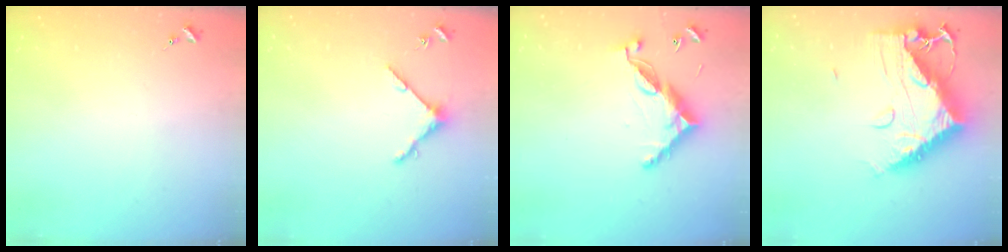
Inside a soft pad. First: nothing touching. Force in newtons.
{"total": 4.8, "press": 4.8, "slide": 0.6}
{"total": 10.4, "press": 10.4, "slide": 0.4}
{"total": 15.7, "press": 15.6, "slide": 1.5}